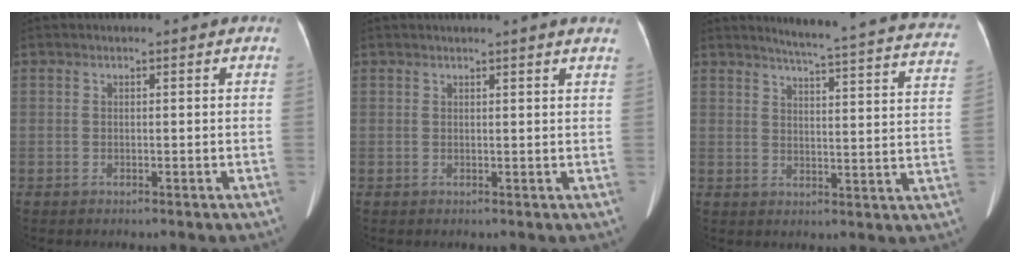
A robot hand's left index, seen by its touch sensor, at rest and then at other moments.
{"total": 3.8, "force": [3.3, -0.6, 1.7], "torque": [-0.023, 0.007, 0.029]}
{"total": 22.8, "force": [20.7, 0.8, 9.5], "torque": [-0.123, -0.065, 0.229]}